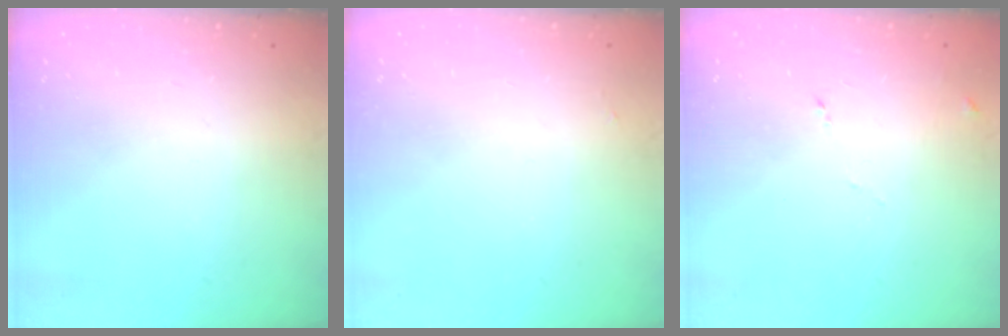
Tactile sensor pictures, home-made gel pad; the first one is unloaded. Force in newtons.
{"total": 1.9, "press": 1.9, "slide": 0.3}
{"total": 4.7, "press": 4.7, "slide": 0.6}